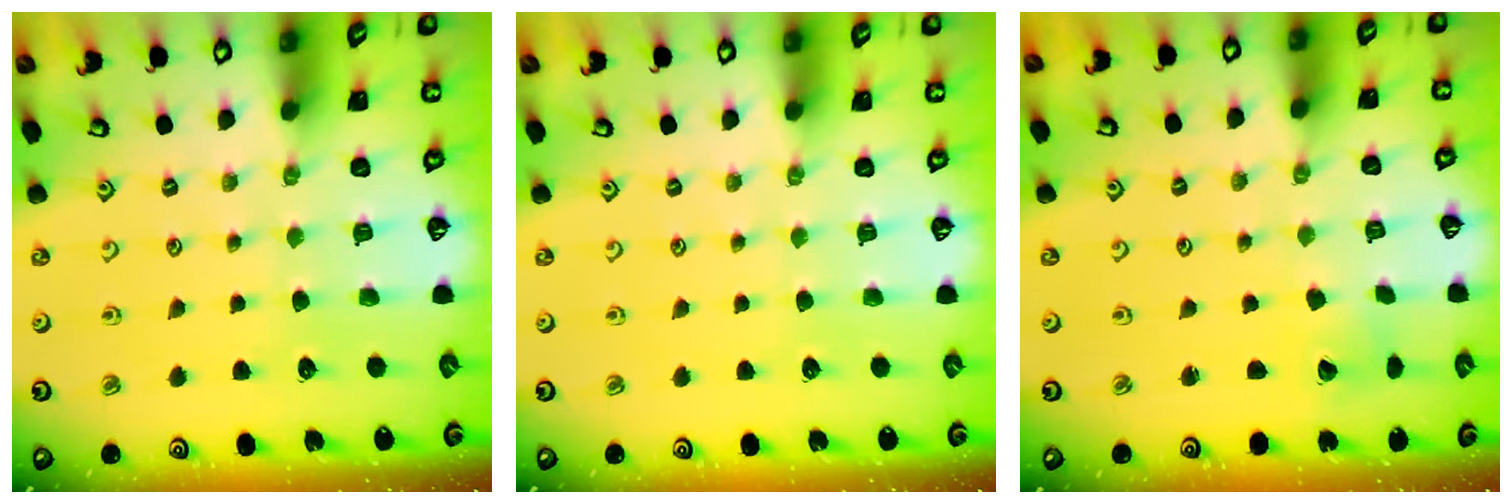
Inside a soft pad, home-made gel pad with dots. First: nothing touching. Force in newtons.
{"total": 0.0}
{"total": 2.6, "press": 2.6, "slide": 0.3}